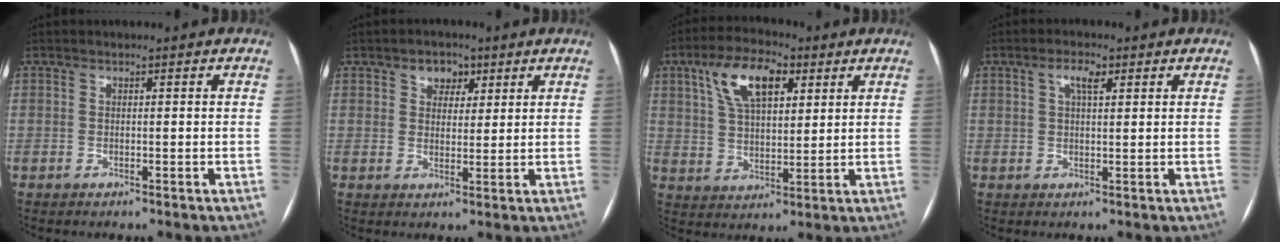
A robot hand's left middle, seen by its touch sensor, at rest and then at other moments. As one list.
[{"total": 3.9, "force": [2.1, 2.8, 1.7], "torque": [-0.021, 0.008, 0.033]}, {"total": 10.7, "force": [5.0, 4.8, 8.3], "torque": [-0.159, 0.024, 0.094]}, {"total": 3.1, "force": [1.4, 1.1, 2.5], "torque": [-0.050, 0.007, 0.025]}]